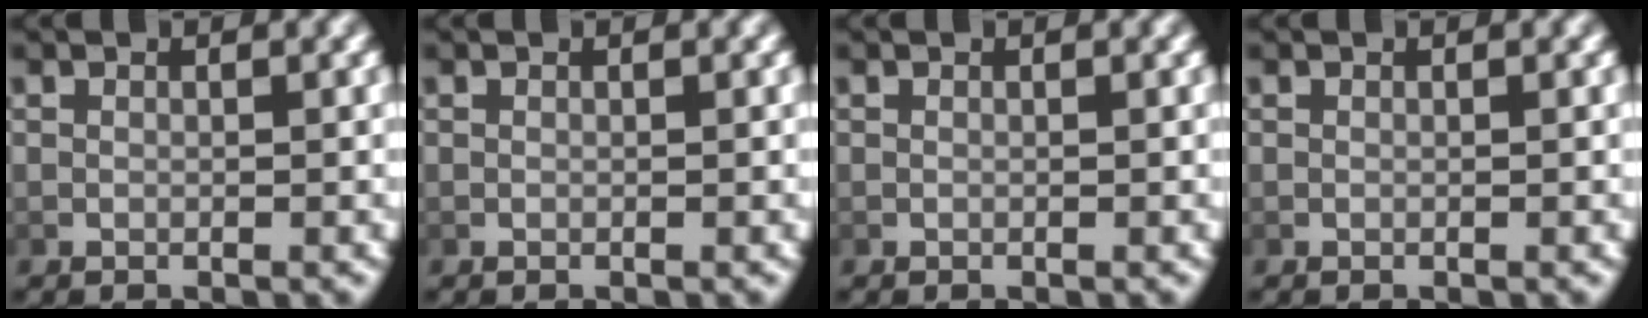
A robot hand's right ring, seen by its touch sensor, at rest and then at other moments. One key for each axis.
{"total": 0.0}
{"total": 0.0}
{"total": 0.0}